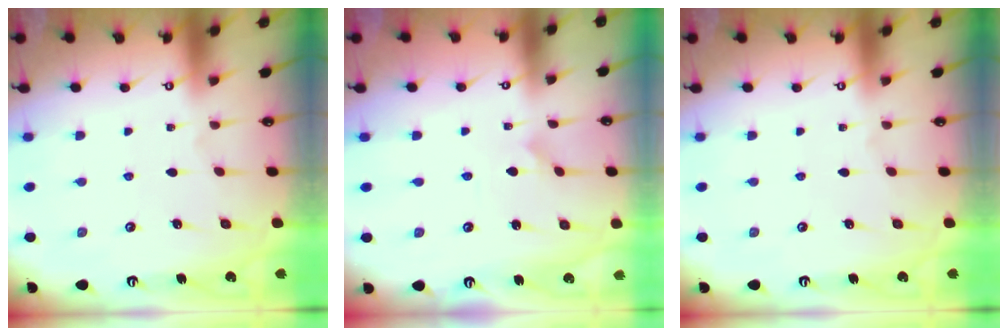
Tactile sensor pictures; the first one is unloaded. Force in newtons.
{"total": 1.6, "press": 1.6, "slide": 0.0}
{"total": 0.0}